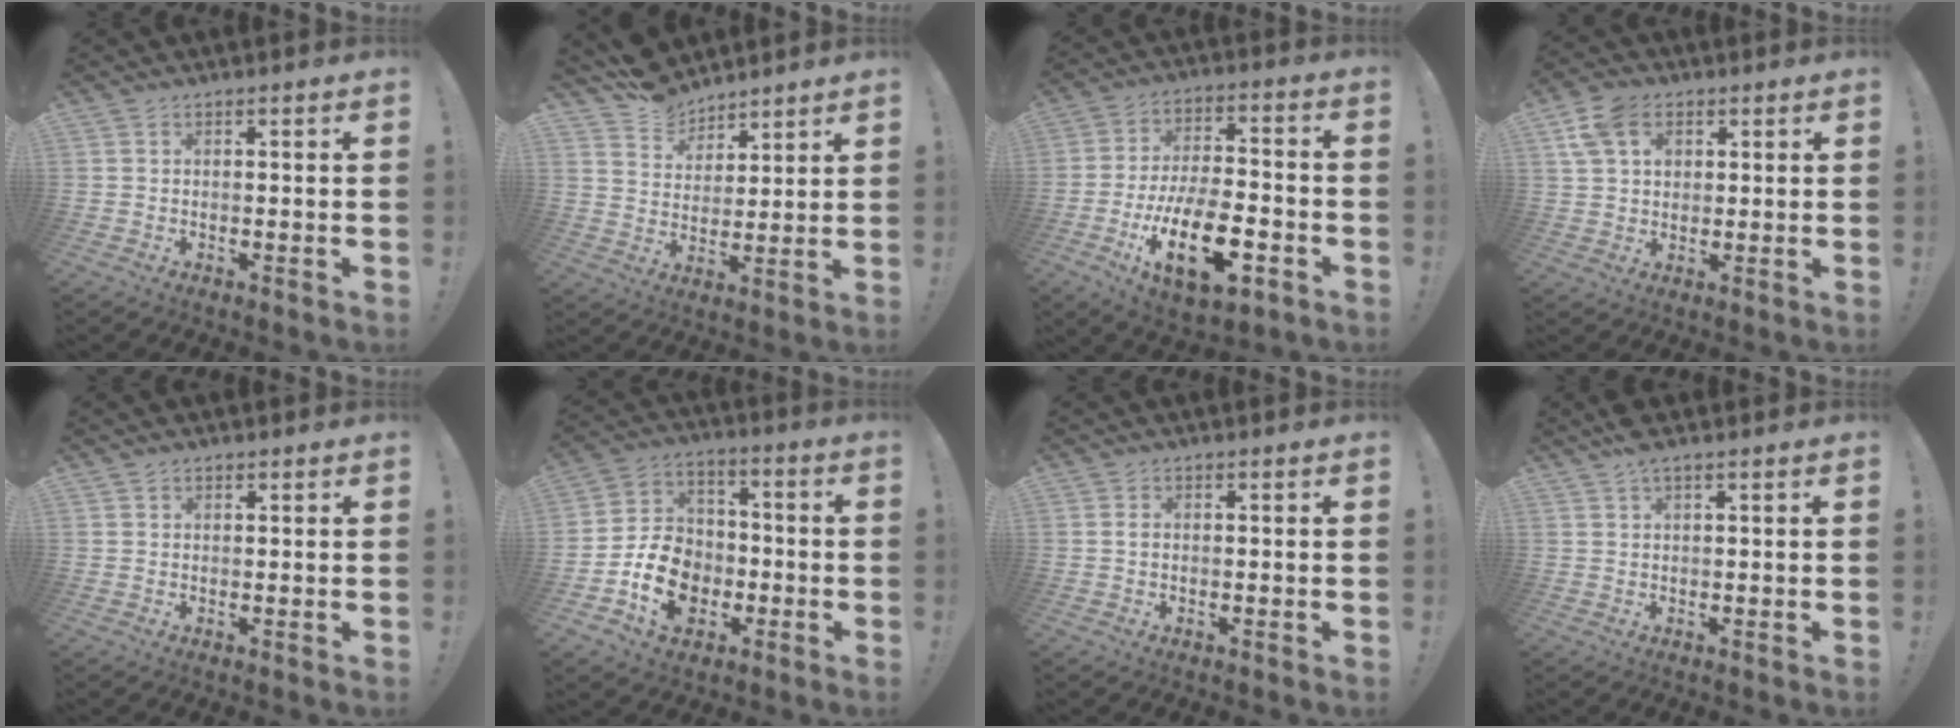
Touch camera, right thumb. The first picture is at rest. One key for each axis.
{"total": 10.0, "fx": 8.4, "fy": 5.2, "fz": 1.9, "tx": -0.036, "ty": -0.065, "tz": 0.161}
{"total": 20.7, "fx": -8.3, "fy": 9.2, "fz": 16.6, "tx": -0.292, "ty": 0.035, "tz": -0.132}
{"total": 9.8, "fx": 4.0, "fy": 6.9, "fz": 5.7, "tx": -0.115, "ty": -0.002, "tz": 0.076}
{"total": 0.9, "fx": 0.7, "fy": 0.6, "fz": 0.2, "tx": 0.004, "ty": -0.002, "tz": 0.012}
{"total": 14.6, "fx": -5.4, "fy": 11.4, "fz": 7.4, "tx": -0.113, "ty": 0.042, "tz": -0.088}
{"total": 0.8, "fx": 0.0, "fy": 0.4, "fz": 0.7, "tx": -0.016, "ty": 0.004, "tz": -0.001}
{"total": 3.1, "fx": 2.1, "fy": 0.9, "fz": 2.1, "tx": -0.043, "ty": -0.008, "tz": 0.039}